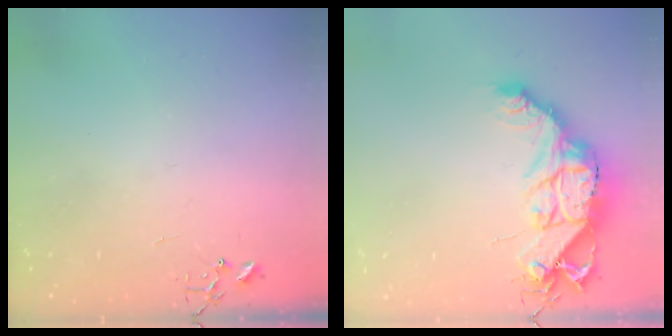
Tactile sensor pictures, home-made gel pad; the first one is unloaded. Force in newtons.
{"total": 16.7, "press": 16.6, "slide": 1.4}